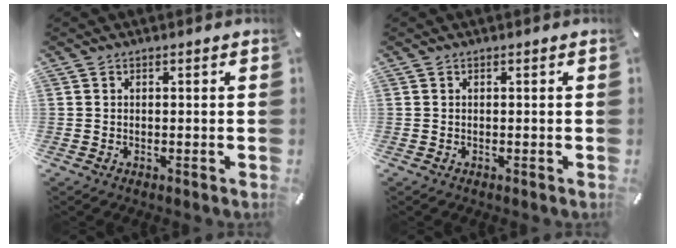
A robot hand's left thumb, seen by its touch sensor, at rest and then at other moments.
{"total": 0.0}